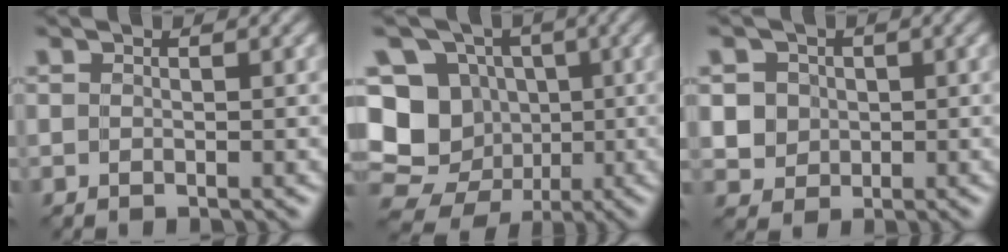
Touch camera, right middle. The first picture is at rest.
{"total": 12.2, "force": [-0.6, 11.5, 4.2], "torque": [-0.108, 0.037, -0.033]}
{"total": 4.2, "force": [0.9, 3.9, 1.3], "torque": [-0.013, 0.026, 0.011]}